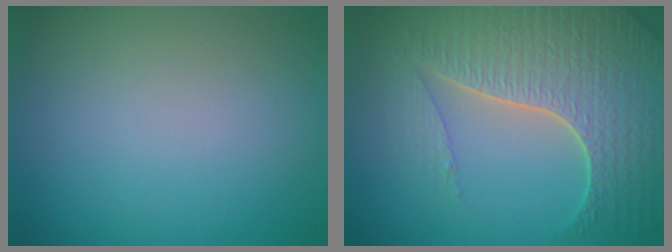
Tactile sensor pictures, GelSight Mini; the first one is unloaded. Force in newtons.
{"total": 7.5, "press": 5.6, "slide": 5.0}